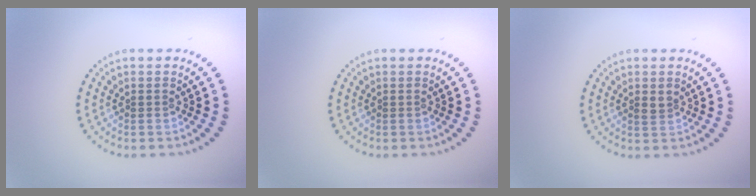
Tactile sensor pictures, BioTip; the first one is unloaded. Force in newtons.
{"total": 0.0}
{"total": 1.1, "press": 1.1, "slide": 0.2}